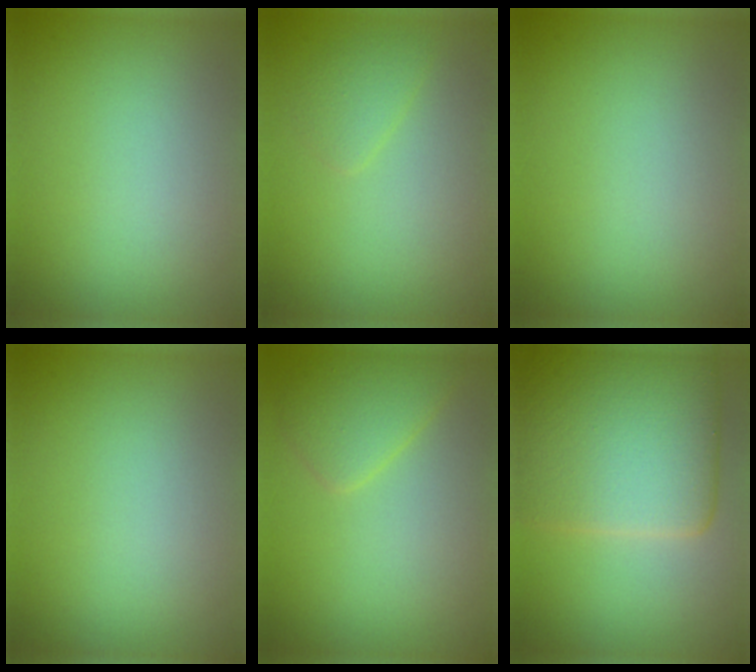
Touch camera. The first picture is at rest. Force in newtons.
{"total": 1.3, "press": 1.3, "slide": 0.1}
{"total": 0.0}
{"total": 0.0}
{"total": 2.5, "press": 2.5, "slide": 0.1}
{"total": 10.0, "press": 10.0, "slide": 0.1}